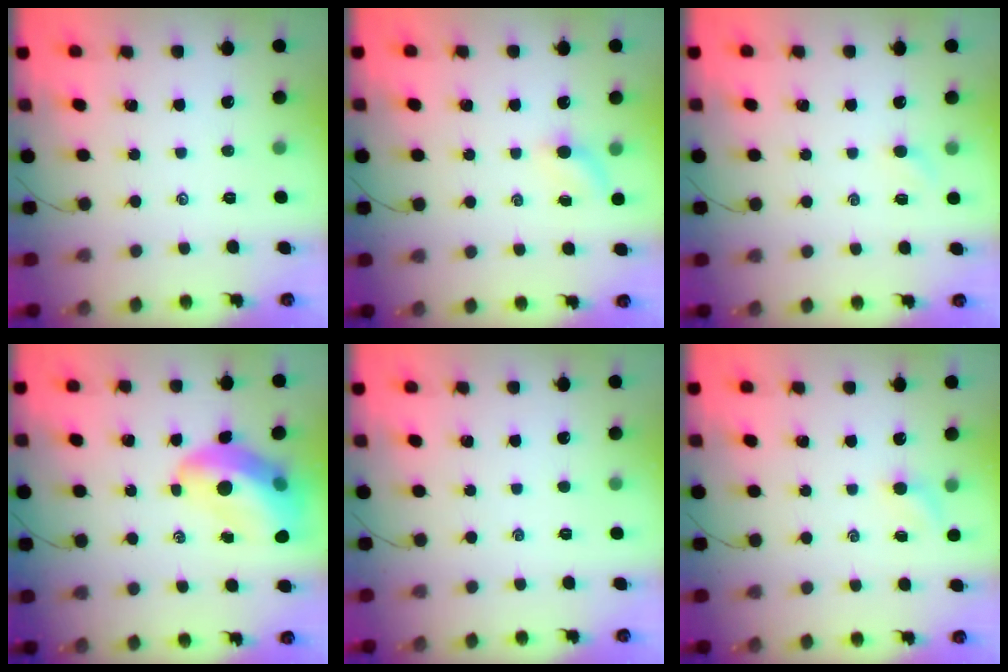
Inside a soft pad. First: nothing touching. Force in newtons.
{"total": 4.2, "press": 4.0, "slide": 1.4}
{"total": 2.6, "press": 2.5, "slide": 0.8}
{"total": 14.2, "press": 13.6, "slide": 4.1}
{"total": 0.0}
{"total": 2.9, "press": 2.7, "slide": 0.9}